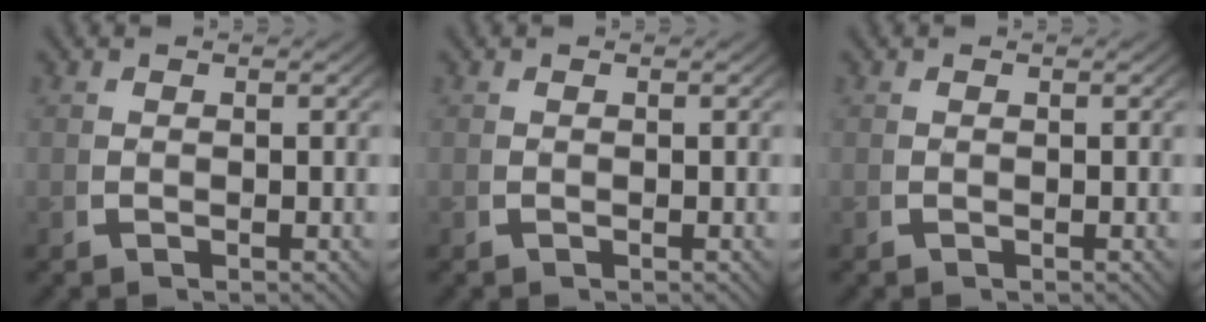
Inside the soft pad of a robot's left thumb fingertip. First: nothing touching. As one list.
[{"total": 0.0}, {"total": 0.0}]